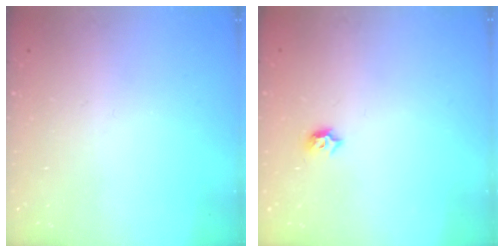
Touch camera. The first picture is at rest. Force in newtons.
{"total": 4.0, "press": 3.9, "slide": 0.8}